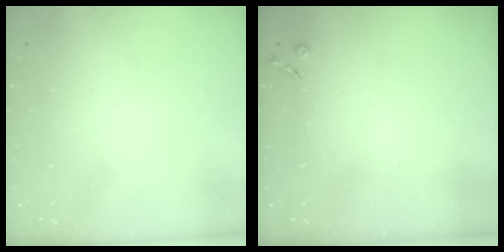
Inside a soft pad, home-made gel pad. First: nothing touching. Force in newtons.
{"total": 2.7, "press": 2.6, "slide": 0.5}